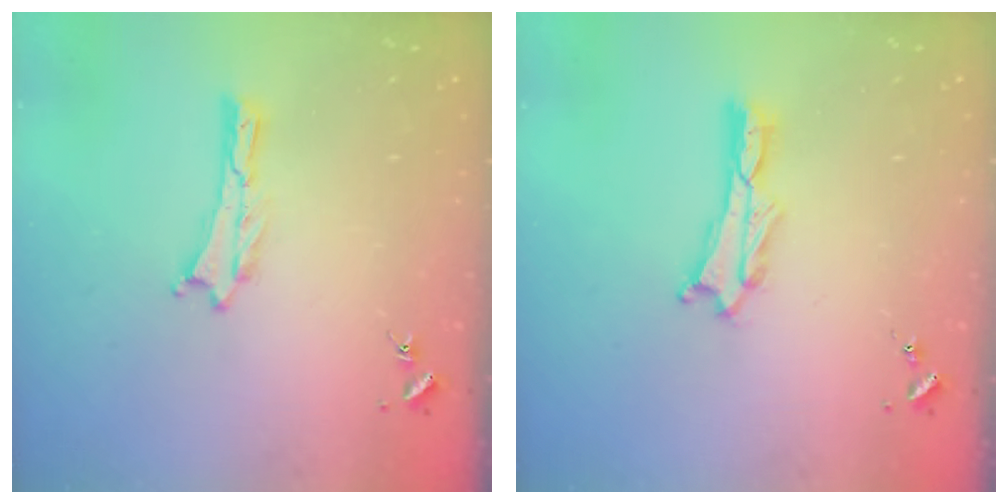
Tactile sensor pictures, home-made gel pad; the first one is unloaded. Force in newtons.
{"total": 1.1, "press": 1.1, "slide": 0.2}